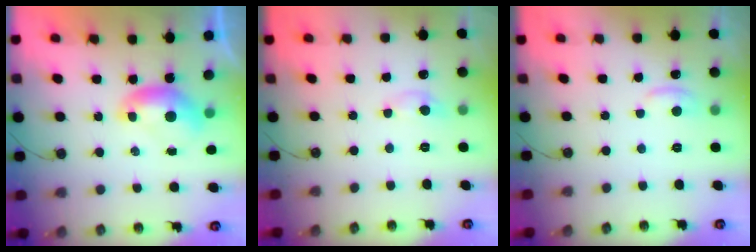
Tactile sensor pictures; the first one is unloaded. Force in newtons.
{"total": 1.5, "press": 1.5, "slide": 0.0}
{"total": 1.5, "press": 1.2, "slide": 0.9}